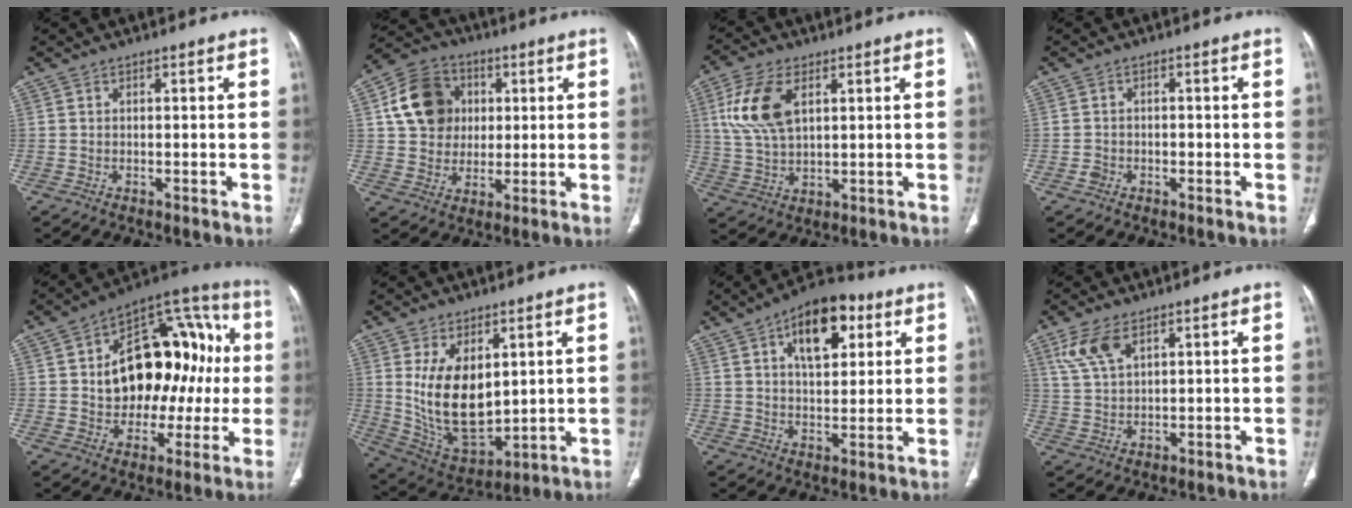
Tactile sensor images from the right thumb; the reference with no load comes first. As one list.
[{"total": 13.4, "force": [3.0, 11.4, 6.5], "torque": [-0.092, 0.006, 0.050]}, {"total": 11.0, "force": [3.7, 5.9, 8.5], "torque": [-0.180, -0.007, 0.075]}, {"total": 1.7, "force": [-0.8, 1.4, 0.5], "torque": [-0.006, 0.009, -0.015]}, {"total": 23.1, "force": [1.5, 15.0, 17.5], "torque": [-0.203, 0.043, 0.030]}, {"total": 15.2, "force": [3.1, 8.7, 12.1], "torque": [-0.192, -0.024, 0.084]}, {"total": 13.4, "force": [5.6, 7.1, 10.0], "torque": [-0.117, -0.005, 0.083]}, {"total": 6.6, "force": [3.6, 3.1, 4.5], "torque": [-0.098, -0.006, 0.080]}]